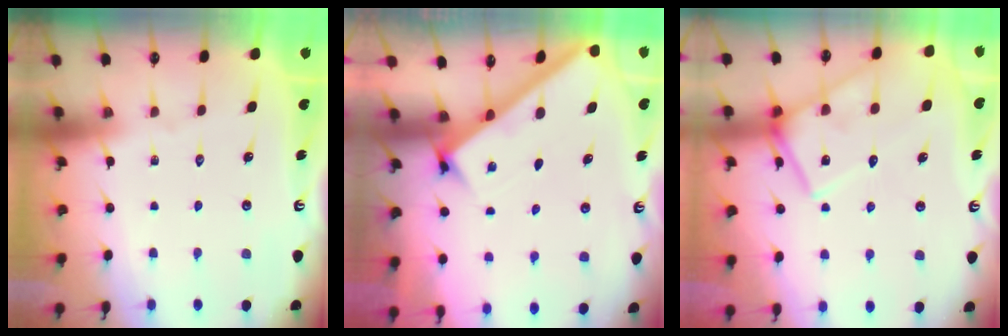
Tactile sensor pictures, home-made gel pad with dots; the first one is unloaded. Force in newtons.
{"total": 2.6, "press": 2.5, "slide": 0.3}
{"total": 13.1, "press": 13.1, "slide": 1.1}